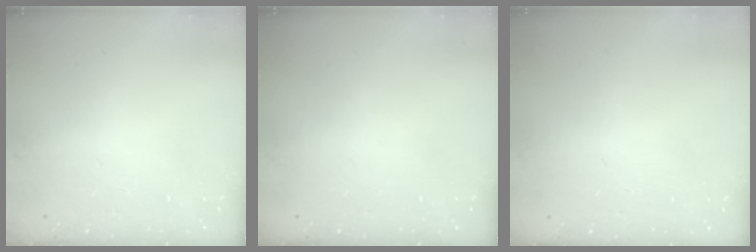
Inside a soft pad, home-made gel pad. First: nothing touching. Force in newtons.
{"total": 0.0}
{"total": 0.0}